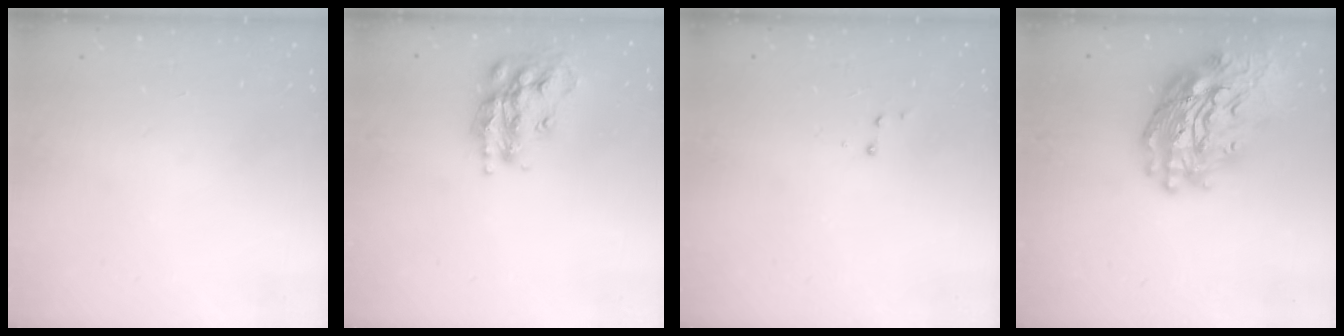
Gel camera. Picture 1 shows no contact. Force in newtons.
{"total": 17.0, "press": 16.9, "slide": 1.2}
{"total": 3.6, "press": 3.5, "slide": 0.7}
{"total": 24.3, "press": 24.2, "slide": 2.6}